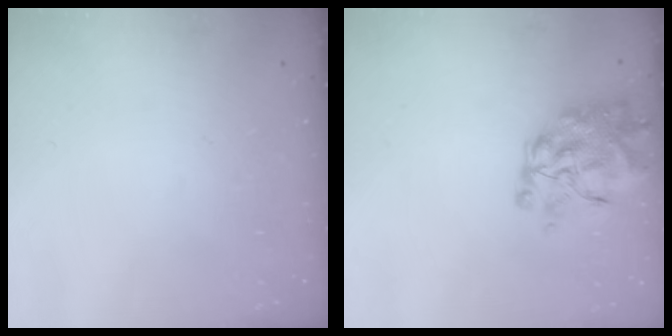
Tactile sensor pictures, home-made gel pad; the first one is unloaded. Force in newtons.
{"total": 8.7, "press": 8.2, "slide": 3.0}